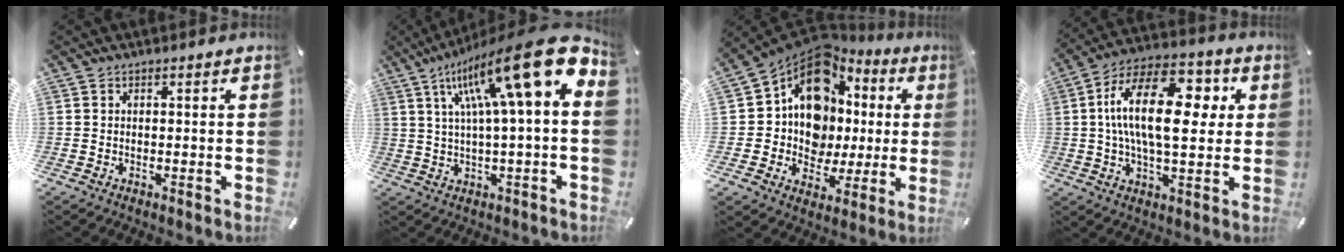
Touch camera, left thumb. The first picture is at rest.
{"total": 21.8, "force": [9.6, 3.7, 19.2], "torque": [-0.326, -0.065, 0.149]}
{"total": 14.1, "force": [3.8, 11.6, 7.0], "torque": [-0.135, -0.050, 0.071]}
{"total": 20.4, "force": [3.5, 10.4, 17.2], "torque": [-0.321, 0.003, 0.049]}